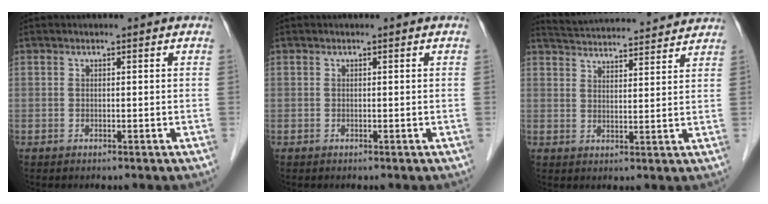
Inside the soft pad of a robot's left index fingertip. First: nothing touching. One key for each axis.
{"total": 0.0}
{"total": 16.1, "fx": 15.4, "fy": 1.7, "fz": 4.5, "tx": -0.082, "ty": 0.034, "tz": 0.216}